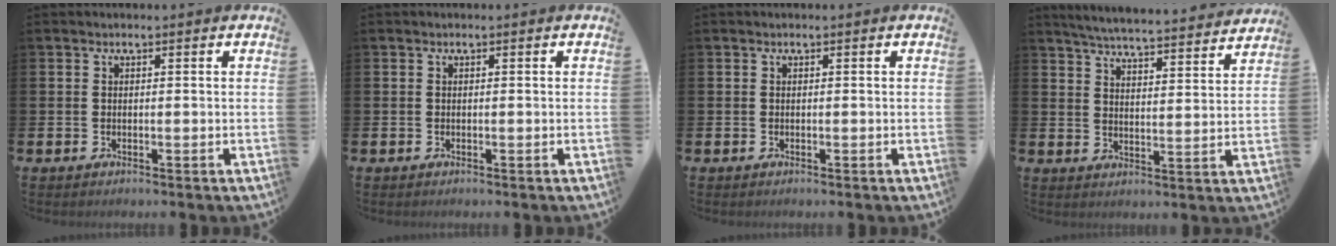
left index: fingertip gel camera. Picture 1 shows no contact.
{"total": 0.0}
{"total": 0.0}
{"total": 5.4, "force": [5.3, 0.1, 1.1], "torque": [-0.041, -0.043, 0.090]}